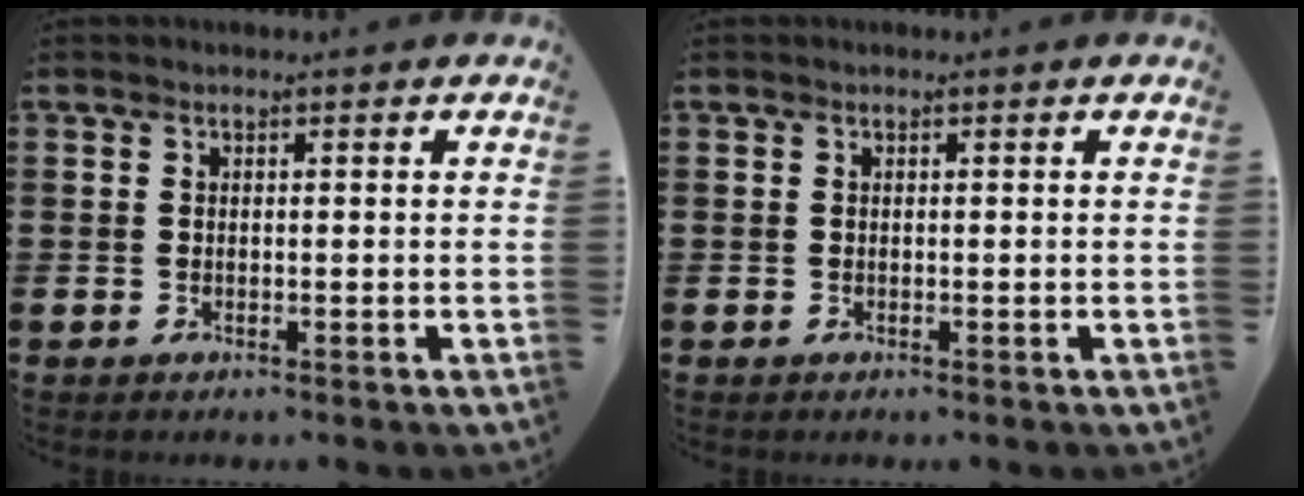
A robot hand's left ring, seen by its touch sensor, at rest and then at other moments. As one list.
[{"total": 0.0}]